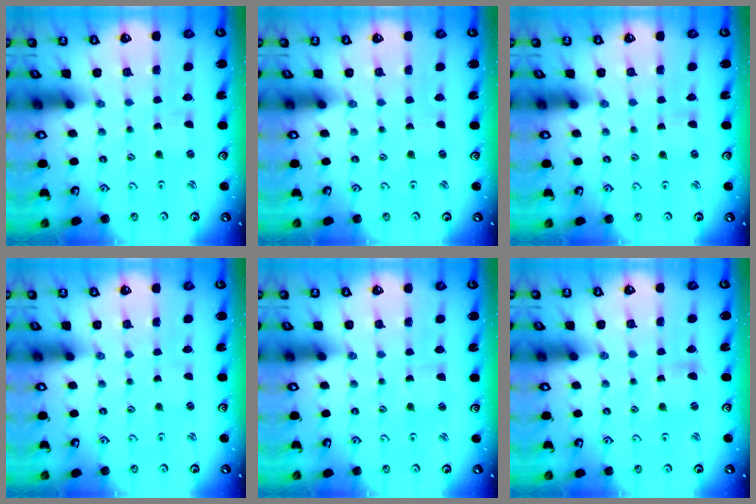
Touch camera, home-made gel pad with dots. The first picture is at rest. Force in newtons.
{"total": 0.7, "press": 0.7, "slide": 0.2}
{"total": 1.8, "press": 1.8, "slide": 0.3}
{"total": 0.0}
{"total": 1.3, "press": 1.3, "slide": 0.1}
{"total": 2.3, "press": 2.3, "slide": 0.3}